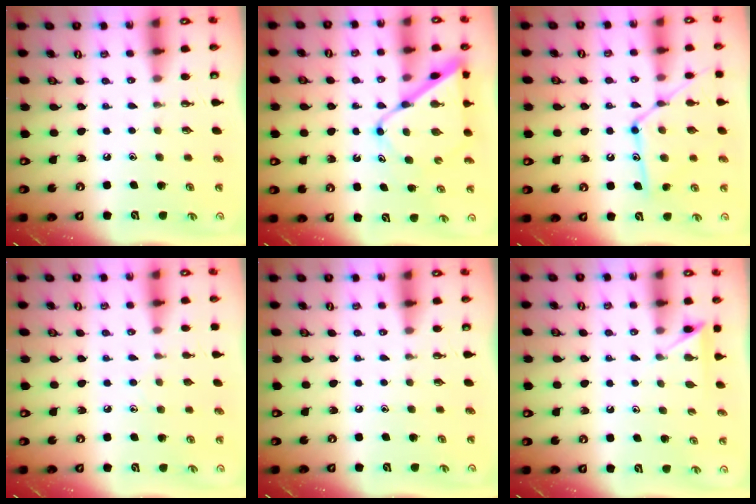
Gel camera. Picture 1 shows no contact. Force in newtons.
{"total": 12.1, "press": 12.0, "slide": 1.0}
{"total": 14.2, "press": 14.2, "slide": 0.9}
{"total": 4.9, "press": 4.9, "slide": 0.6}
{"total": 0.0}
{"total": 5.2, "press": 5.2, "slide": 0.6}